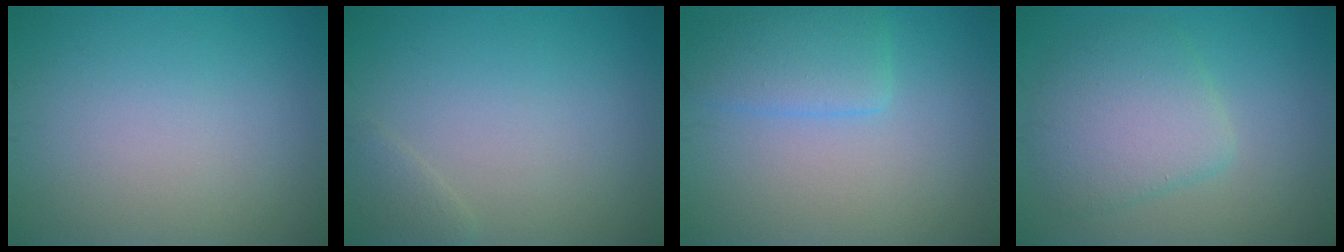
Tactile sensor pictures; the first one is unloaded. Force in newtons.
{"total": 1.1, "press": 1.1, "slide": 0.0}
{"total": 3.2, "press": 3.2, "slide": 0.2}
{"total": 4.9, "press": 4.9, "slide": 0.3}